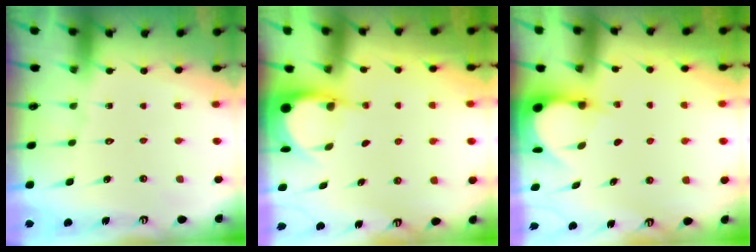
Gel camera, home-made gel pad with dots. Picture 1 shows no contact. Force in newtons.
{"total": 3.9, "press": 3.9, "slide": 0.3}
{"total": 3.5, "press": 3.5, "slide": 0.4}